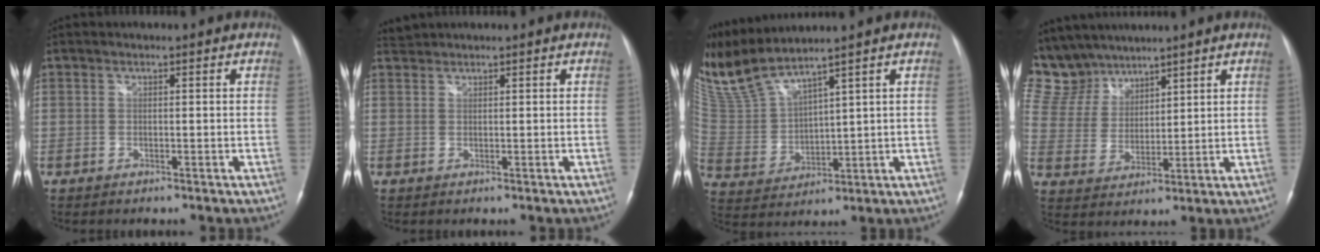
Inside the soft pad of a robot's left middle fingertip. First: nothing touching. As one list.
[{"total": 1.3, "force": [1.2, -0.2, -0.4], "torque": [-0.003, 0.011, 0.031]}, {"total": 11.3, "force": [9.6, 0.1, 5.9], "torque": [-0.143, 0.005, 0.207]}, {"total": 12.0, "force": [10.5, 5.5, 1.5], "torque": [-0.056, 0.023, 0.227]}]